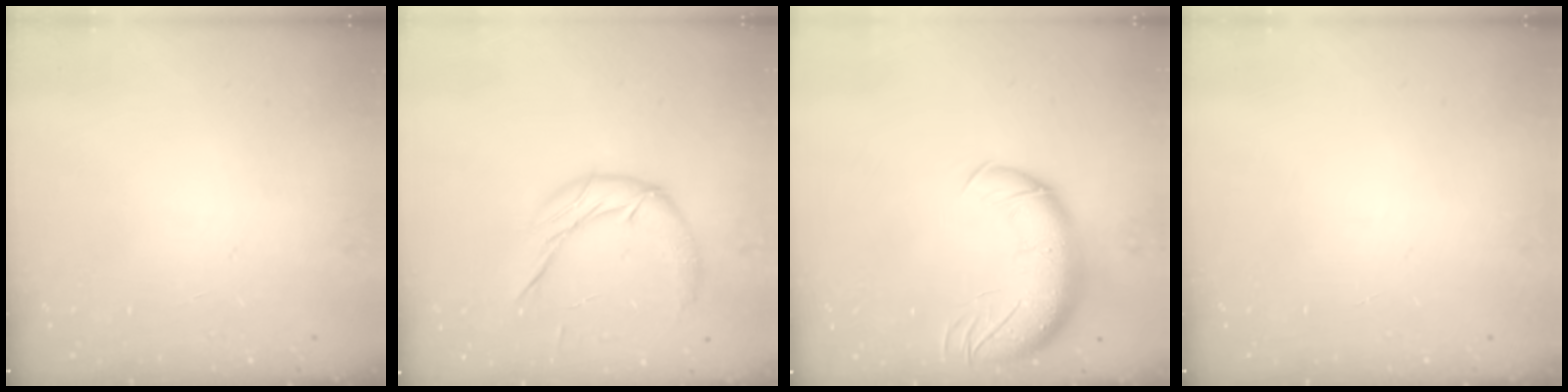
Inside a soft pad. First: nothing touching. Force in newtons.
{"total": 12.0, "press": 11.9, "slide": 0.7}
{"total": 13.4, "press": 13.0, "slide": 3.3}
{"total": 0.0}